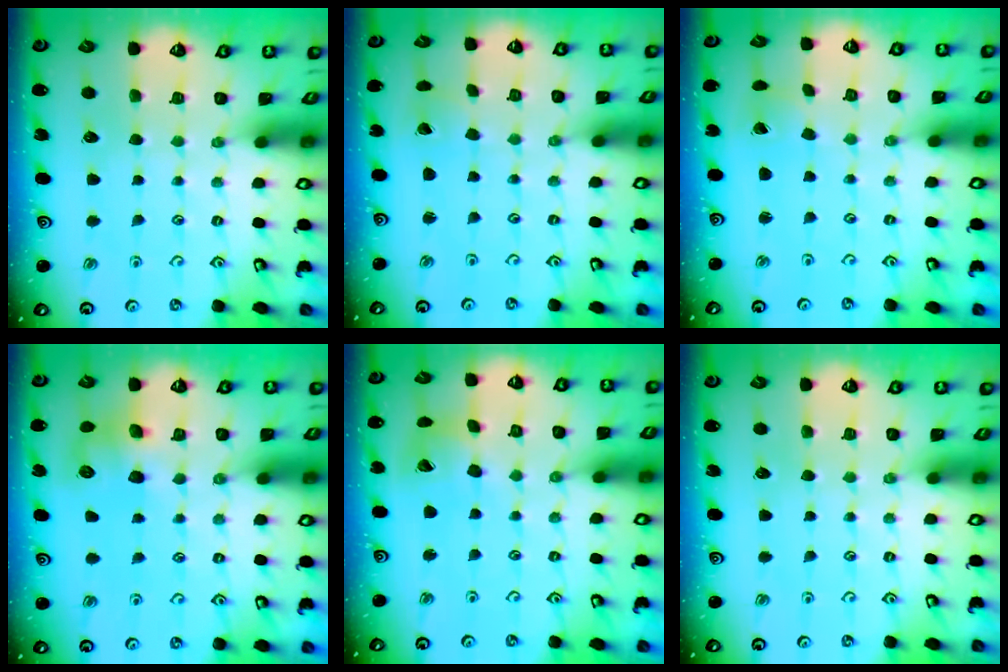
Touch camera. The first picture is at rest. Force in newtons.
{"total": 1.8, "press": 1.7, "slide": 0.1}
{"total": 1.1, "press": 1.1, "slide": 0.1}
{"total": 8.0, "press": 8.0, "slide": 0.5}
{"total": 10.5, "press": 10.4, "slide": 1.3}
{"total": 0.0}